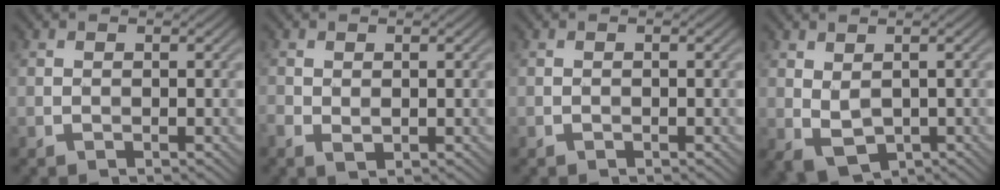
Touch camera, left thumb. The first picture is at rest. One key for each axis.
{"total": 1.8, "fx": -0.3, "fy": 0.9, "fz": 1.5, "tx": -0.038, "ty": -0.007, "tz": -0.004}
{"total": 0.0}
{"total": 2.9, "fx": 0.4, "fy": 1.7, "fz": 2.2, "tx": -0.054, "ty": -0.008, "tz": 0.015}